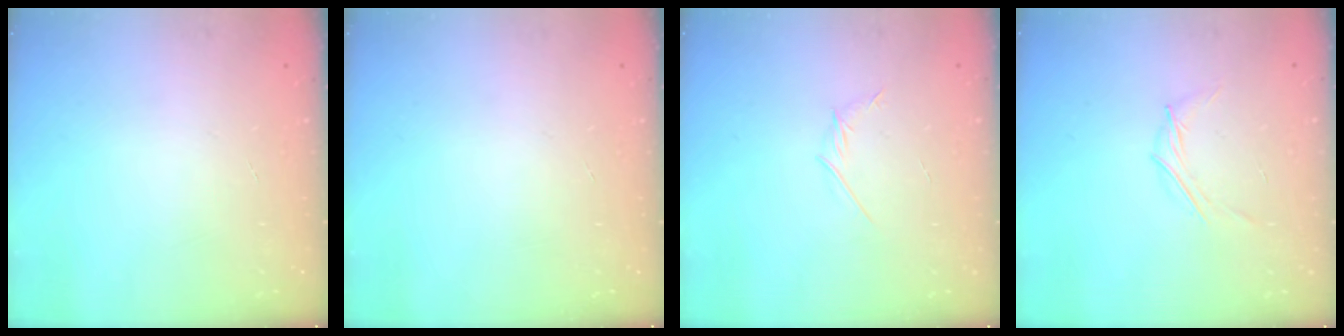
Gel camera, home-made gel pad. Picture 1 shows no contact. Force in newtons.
{"total": 0.0}
{"total": 2.8, "press": 2.7, "slide": 0.8}
{"total": 3.9, "press": 3.7, "slide": 1.3}